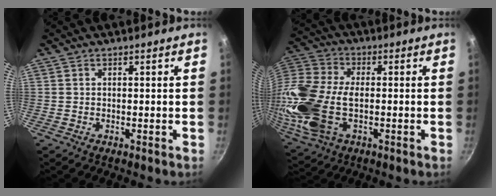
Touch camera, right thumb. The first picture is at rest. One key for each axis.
{"total": 19.4, "fx": -2.4, "fy": 11.6, "fz": 15.3, "tx": -0.334, "ty": 0.017, "tz": -0.050}